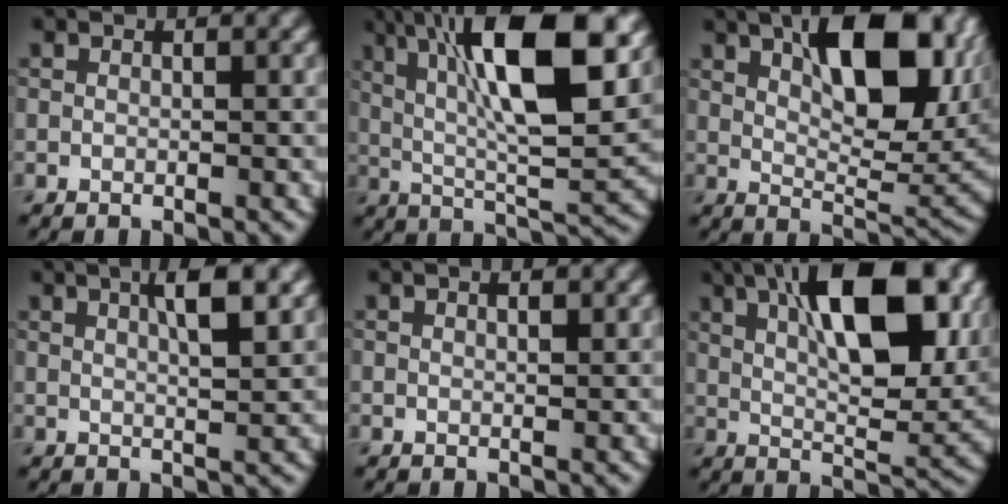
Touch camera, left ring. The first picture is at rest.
{"total": 13.8, "force": [4.9, 3.9, 12.3], "torque": [-0.191, 0.009, 0.076]}
{"total": 11.4, "force": [4.1, 4.5, 9.6], "torque": [-0.140, 0.007, 0.064]}
{"total": 4.1, "force": [1.8, 1.0, 3.6], "torque": [-0.047, 0.006, 0.025]}
{"total": 1.1, "force": [0.7, 0.2, 0.8], "torque": [-0.013, 0.000, 0.010]}
{"total": 13.3, "force": [5.3, 5.1, 11.1], "torque": [-0.159, 0.006, 0.082]}